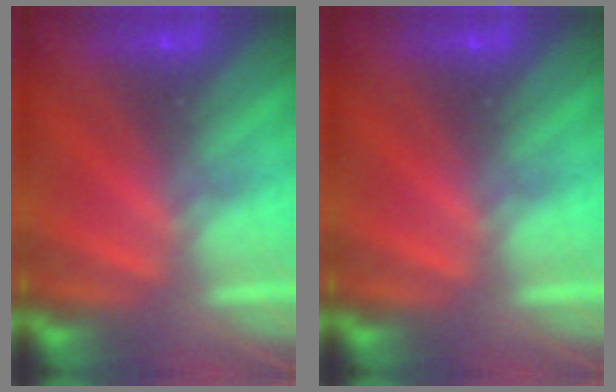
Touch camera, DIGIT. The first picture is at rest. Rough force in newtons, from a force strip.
{"total": 0.0}